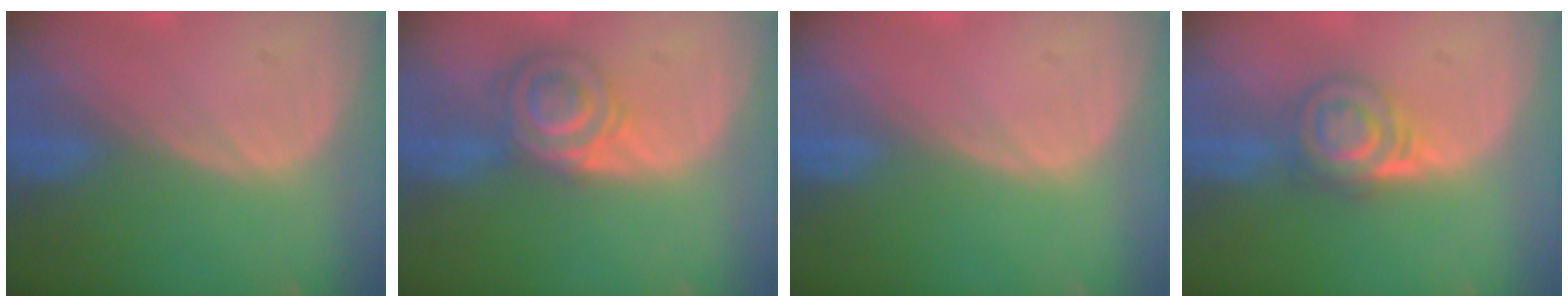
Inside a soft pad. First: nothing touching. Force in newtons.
{"total": 7.1, "press": 6.0, "slide": 3.8}
{"total": 0.0}
{"total": 6.3, "press": 5.5, "slide": 3.1}